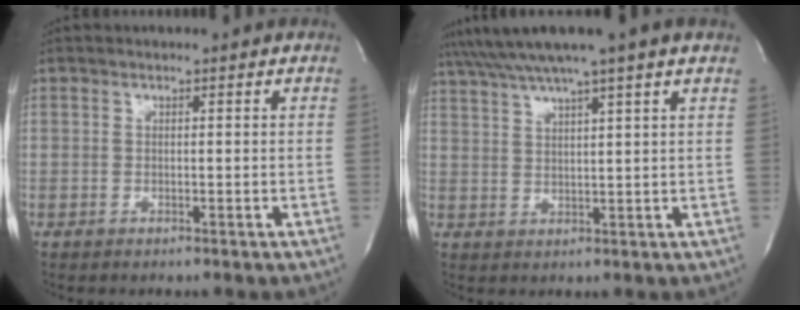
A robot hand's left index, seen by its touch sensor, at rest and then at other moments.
{"total": 9.3, "force": [7.3, -1.4, 5.5], "torque": [-0.101, 0.029, 0.109]}